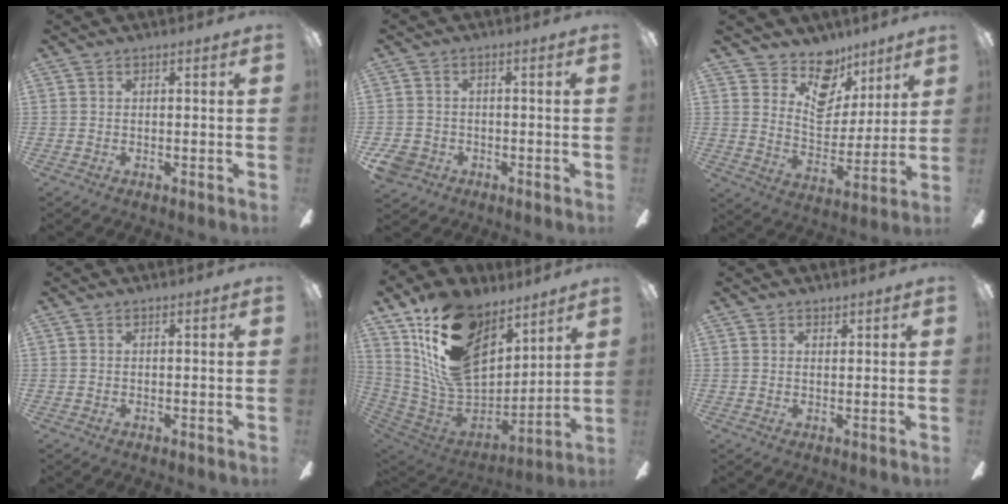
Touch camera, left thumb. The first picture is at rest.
{"total": 4.5, "force": [-2.4, 3.5, 1.6], "torque": [-0.050, 0.009, -0.050]}
{"total": 13.1, "force": [9.4, 7.9, 4.5], "torque": [-0.075, -0.069, 0.180]}
{"total": 0.0}
{"total": 22.7, "force": [12.0, 13.2, 14.1], "torque": [-0.292, -0.060, 0.225]}
{"total": 1.2, "force": [0.9, 0.7, 0.2], "torque": [0.004, -0.003, 0.017]}